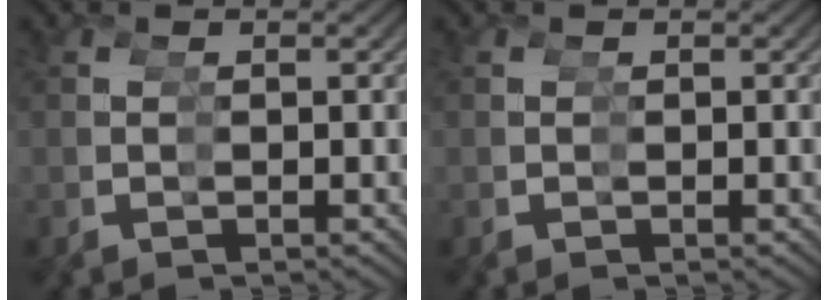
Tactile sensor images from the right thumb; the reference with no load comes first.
{"total": 0.0}